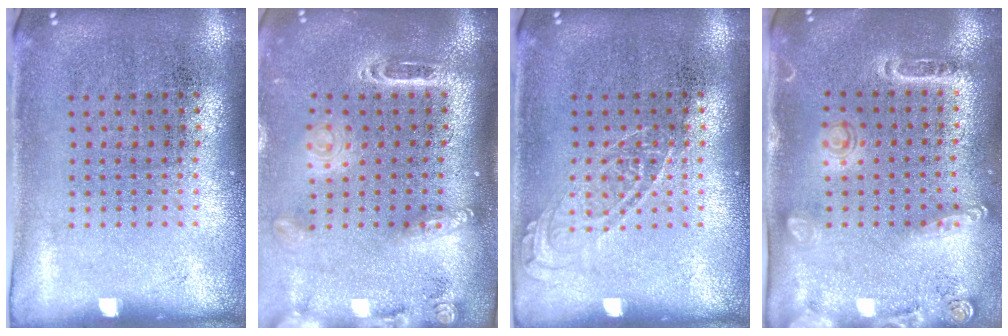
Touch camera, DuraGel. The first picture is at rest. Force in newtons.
{"total": 2.5, "press": 1.8, "slide": 1.7}
{"total": 1.6, "press": 1.5, "slide": 0.3}
{"total": 1.7, "press": 1.5, "slide": 0.8}